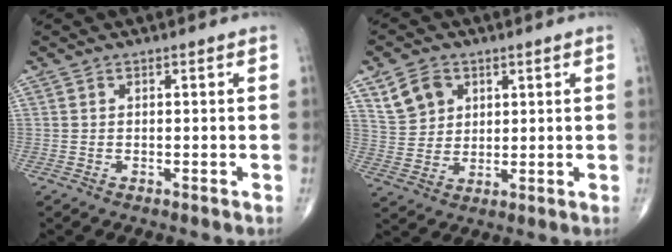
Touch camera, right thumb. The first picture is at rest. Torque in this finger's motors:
{"motor_torque": [-0.36, 0.36, 0.01, 0.01, 0.01]}